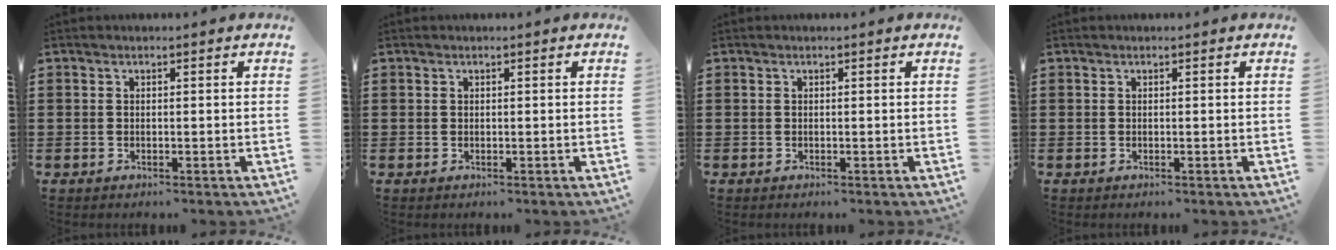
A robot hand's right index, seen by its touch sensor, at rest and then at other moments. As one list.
[{"total": 0.0}, {"total": 0.0}, {"total": 0.0}]